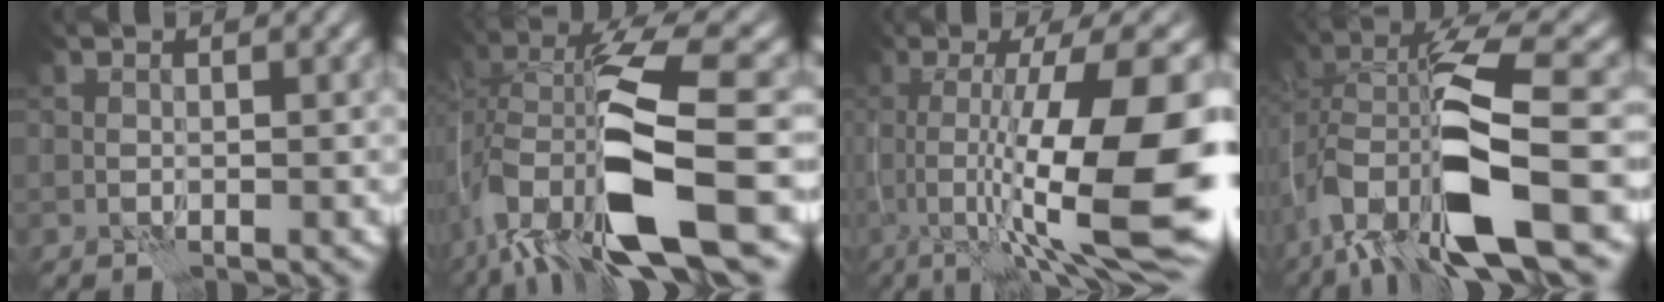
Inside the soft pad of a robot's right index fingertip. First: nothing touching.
{"total": 12.5, "force": [-3.9, 4.2, 11.1], "torque": [-0.211, -0.010, -0.062]}
{"total": 14.1, "force": [-2.7, 3.2, 13.5], "torque": [-0.212, -0.002, -0.035]}
{"total": 11.4, "force": [-3.8, 4.0, 10.0], "torque": [-0.183, -0.001, -0.070]}